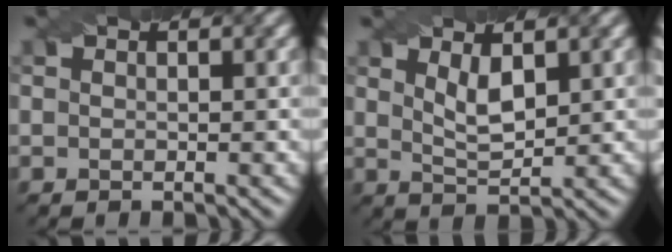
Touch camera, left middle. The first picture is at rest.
{"total": 2.6, "force": [1.2, 0.9, 2.1], "torque": [-0.044, -0.007, 0.027]}